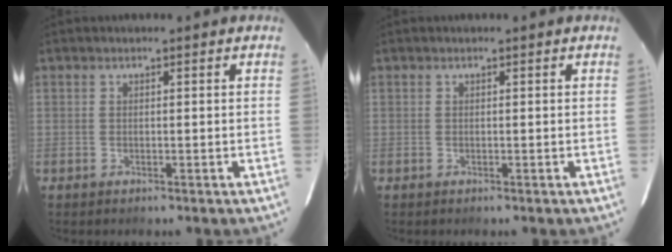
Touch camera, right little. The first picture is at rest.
{"total": 0.0}